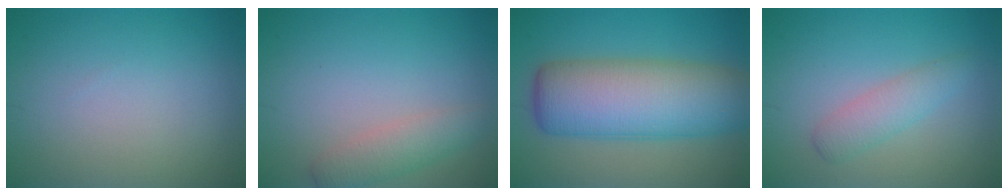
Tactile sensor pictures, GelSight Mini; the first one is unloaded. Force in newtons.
{"total": 2.6, "press": 2.6, "slide": 0.1}
{"total": 10.8, "press": 10.8, "slide": 0.4}
{"total": 2.4, "press": 2.4, "slide": 0.1}